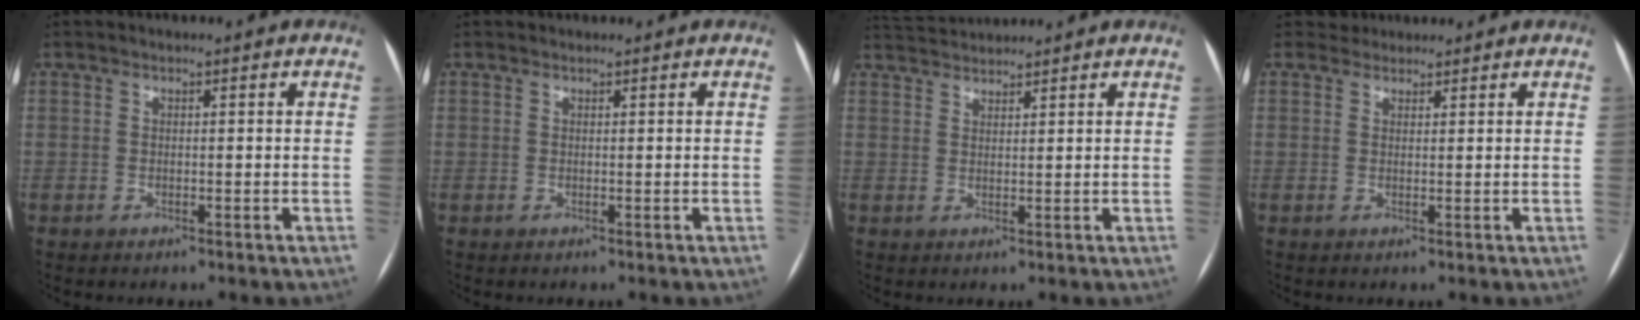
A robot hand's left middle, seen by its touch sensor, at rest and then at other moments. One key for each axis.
{"total": 0.0}
{"total": 4.4, "fx": 4.3, "fy": -0.3, "fz": 0.3, "tx": -0.010, "ty": 0.029, "tz": 0.083}
{"total": 1.7, "fx": 1.5, "fy": 0.6, "fz": -0.6, "tx": 0.006, "ty": 0.015, "tz": 0.026}